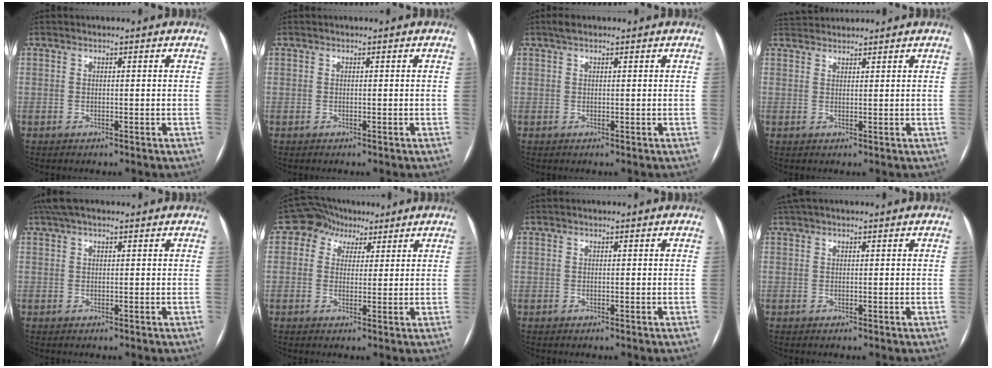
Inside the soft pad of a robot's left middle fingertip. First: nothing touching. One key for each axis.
{"total": 0.0}
{"total": 1.5, "fx": 1.1, "fy": 0.5, "fz": 0.8, "tx": -0.020, "ty": 0.016, "tz": 0.019}
{"total": 4.1, "fx": 4.1, "fy": 0.4, "fz": 0.3, "tx": -0.012, "ty": 0.031, "tz": 0.076}
{"total": 4.4, "fx": 3.3, "fy": 1.3, "fz": 2.7, "tx": -0.057, "ty": 0.040, "tz": 0.060}
{"total": 6.0, "fx": 3.2, "fy": 4.8, "fz": 1.7, "tx": -0.027, "ty": 0.033, "tz": 0.054}
{"total": 0.0}
{"total": 2.5, "fx": 2.0, "fy": 0.5, "fz": 1.4, "tx": -0.028, "ty": 0.036, "tz": 0.038}